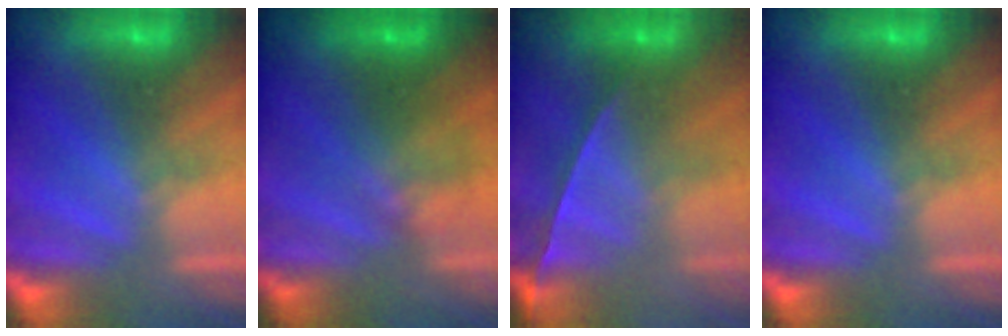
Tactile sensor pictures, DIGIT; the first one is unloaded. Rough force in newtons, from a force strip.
{"total": 1.6}
{"total": 1.4}
{"total": 0.0}